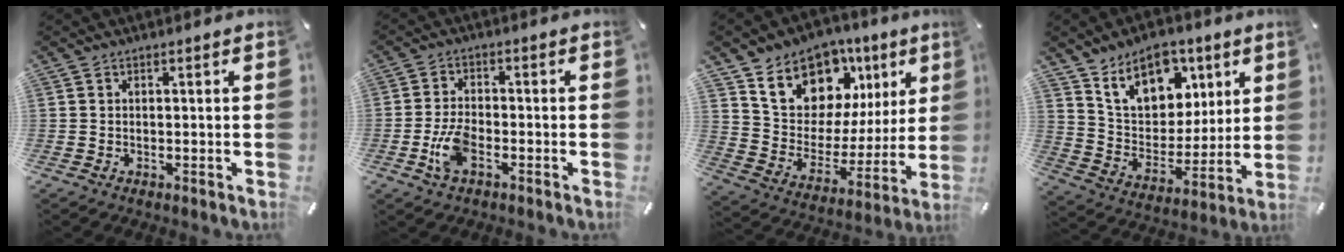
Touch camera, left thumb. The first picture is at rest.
{"total": 6.7, "force": [-2.6, 3.3, 5.2], "torque": [-0.116, 0.004, -0.050]}
{"total": 13.9, "force": [9.7, 9.3, 3.7], "torque": [-0.067, -0.086, 0.173]}
{"total": 14.0, "force": [8.7, 9.6, 5.4], "torque": [-0.093, -0.049, 0.165]}